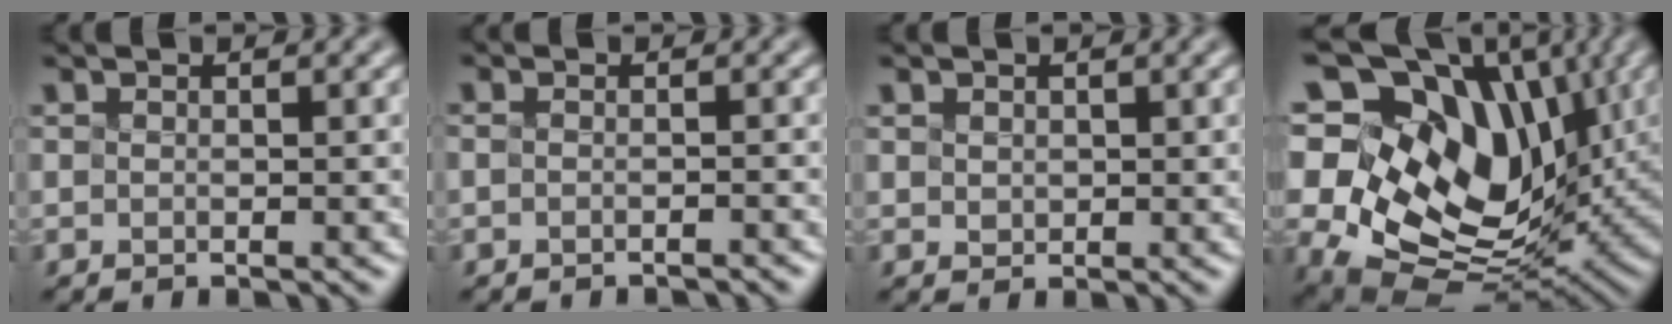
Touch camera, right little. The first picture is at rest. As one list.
[{"total": 2.3, "force": [-1.9, -0.9, -0.8], "torque": [0.006, -0.022, -0.014]}, {"total": 1.4, "force": [-0.2, -0.7, -1.2], "torque": [0.002, -0.008, 0.029]}, {"total": 16.0, "force": [3.1, 11.7, 10.5], "torque": [-0.189, -0.004, 0.098]}]